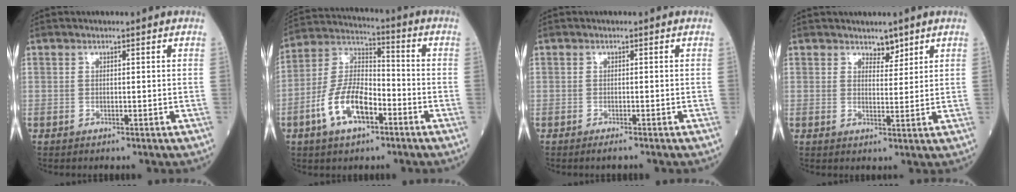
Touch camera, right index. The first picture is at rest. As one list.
[{"total": 11.5, "force": [-5.0, 5.0, 9.1], "torque": [-0.196, 0.012, -0.094]}, {"total": 1.8, "force": [-1.4, -0.2, 1.1], "torque": [-0.014, -0.003, -0.019]}, {"total": 2.4, "force": [2.0, 1.1, 0.6], "torque": [-0.004, -0.004, 0.030]}]